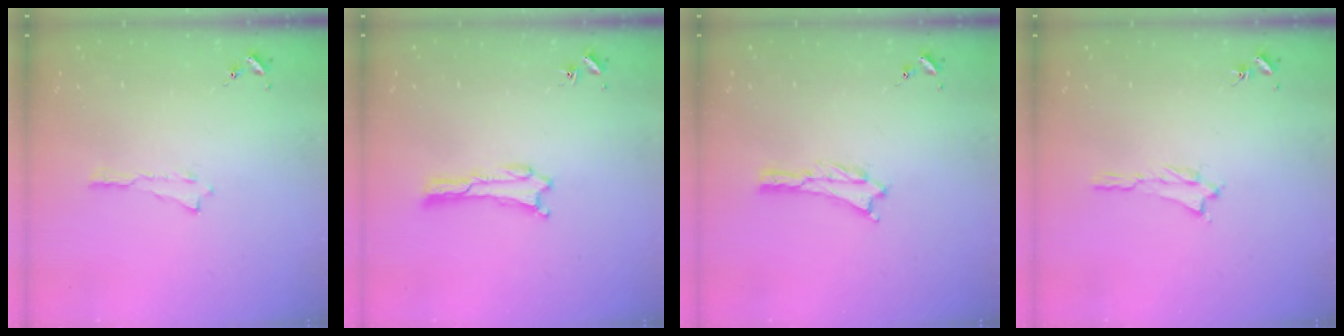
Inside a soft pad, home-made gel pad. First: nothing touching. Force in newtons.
{"total": 0.0}
{"total": 0.9, "press": 0.9, "slide": 0.2}
{"total": 1.2, "press": 1.2, "slide": 0.3}